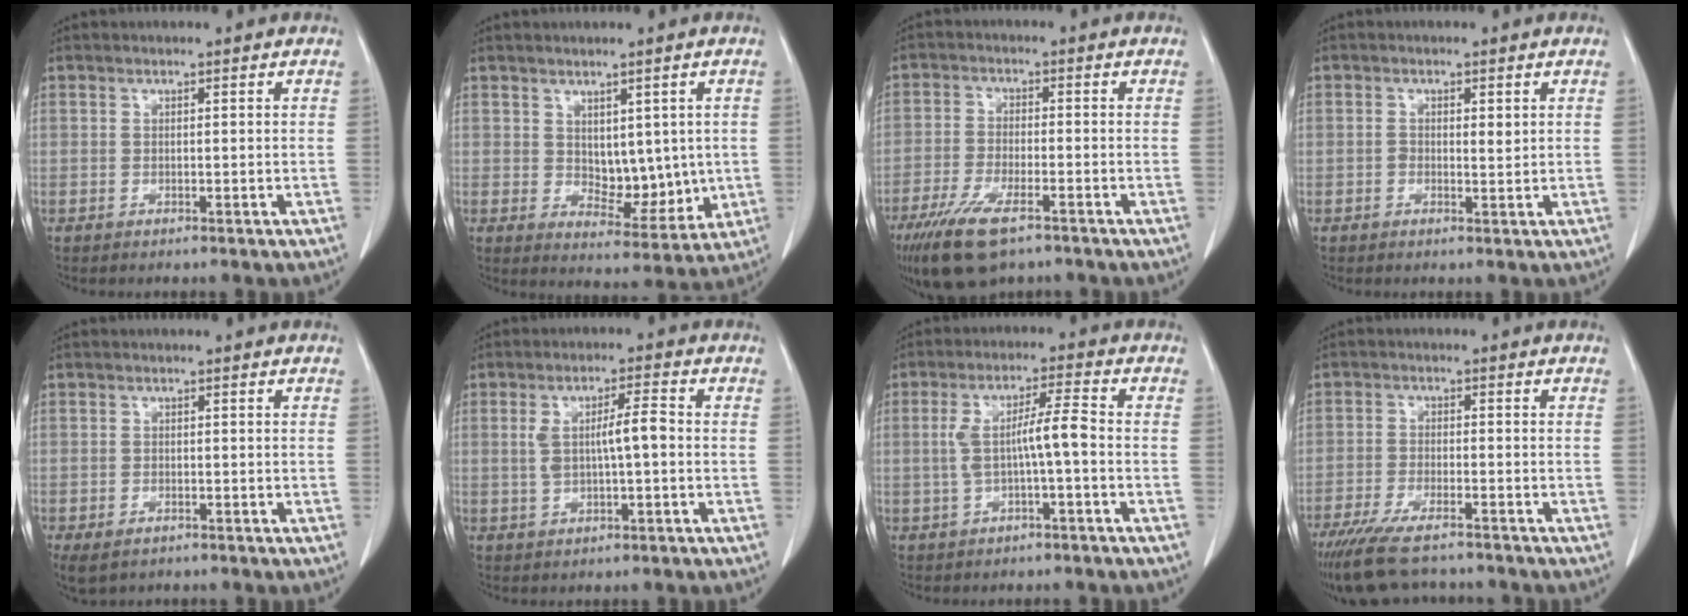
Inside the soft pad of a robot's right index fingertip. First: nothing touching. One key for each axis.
{"total": 7.6, "fx": 0.8, "fy": 4.4, "fz": 6.2, "tx": -0.078, "ty": -0.008, "tz": 0.029}
{"total": 10.3, "fx": -6.7, "fy": 3.2, "fz": 7.1, "tx": -0.136, "ty": -0.020, "tz": -0.116}
{"total": 2.0, "fx": 0.4, "fy": 1.1, "fz": 1.7, "tx": -0.027, "ty": -0.002, "tz": 0.005}
{"total": 4.0, "fx": -2.2, "fy": 2.5, "fz": 2.1, "tx": -0.043, "ty": -0.008, "tz": -0.030}
{"total": 5.9, "fx": 0.2, "fy": 1.2, "fz": 5.8, "tx": -0.110, "ty": 0.015, "tz": 0.005}
{"total": 6.6, "fx": -0.7, "fy": 0.5, "fz": 6.5, "tx": -0.128, "ty": 0.020, "tz": -0.010}
{"total": 11.7, "fx": -9.7, "fy": 2.7, "fz": 6.0, "tx": -0.103, "ty": -0.024, "tz": -0.156}